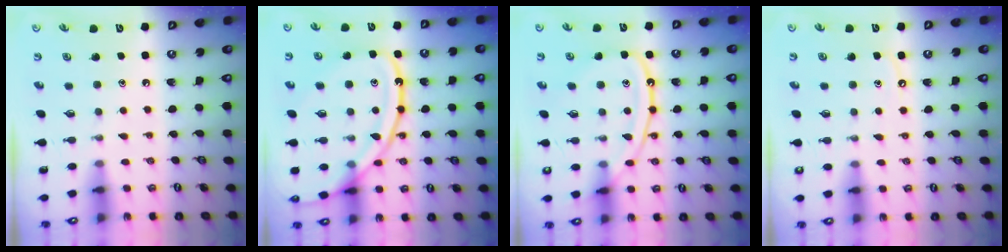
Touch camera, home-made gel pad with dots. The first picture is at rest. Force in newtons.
{"total": 19.4, "press": 19.3, "slide": 1.9}
{"total": 14.3, "press": 14.2, "slide": 1.4}
{"total": 4.6, "press": 4.6, "slide": 0.6}